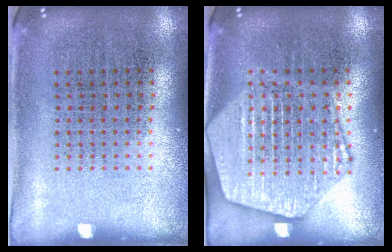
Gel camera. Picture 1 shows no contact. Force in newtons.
{"total": 3.8, "press": 3.8, "slide": 0.4}